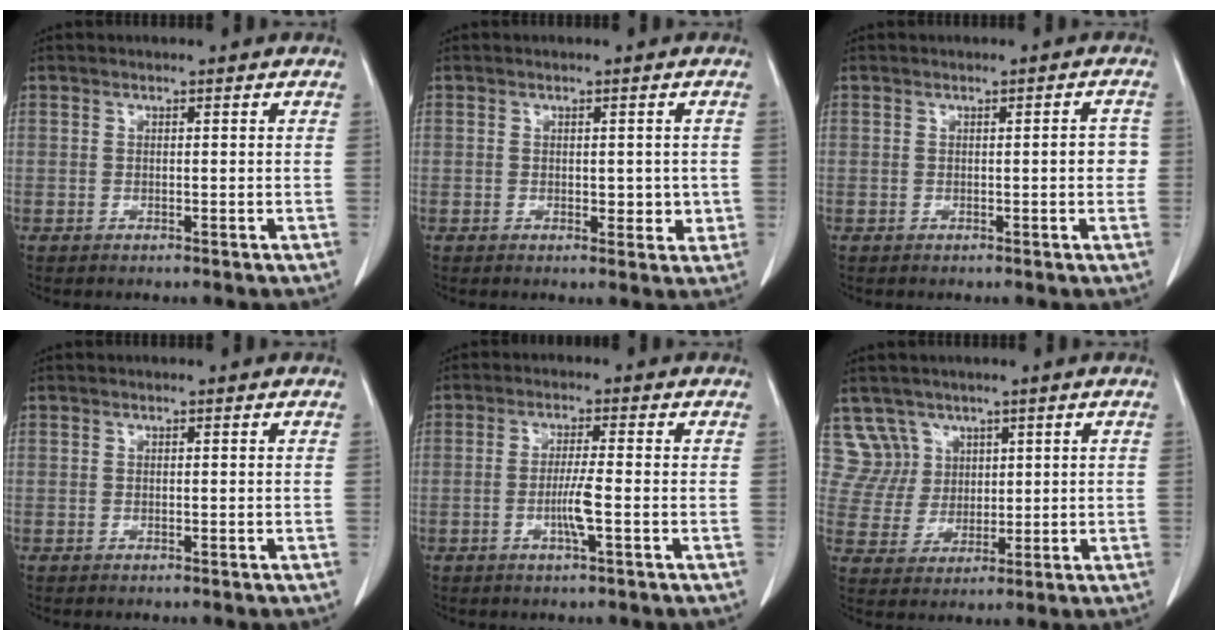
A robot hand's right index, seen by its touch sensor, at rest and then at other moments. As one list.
[{"total": 3.0, "force": [-0.1, 1.9, 2.3], "torque": [-0.019, -0.003, 0.005]}, {"total": 2.2, "force": [-0.1, 0.6, 2.1], "torque": [-0.020, 0.004, -0.004]}, {"total": 0.0}, {"total": 4.1, "force": [-1.2, -0.2, 3.9], "torque": [-0.076, -0.005, -0.022]}, {"total": 6.2, "force": [3.7, 4.8, -0.9], "torque": [0.028, 0.011, 0.079]}]